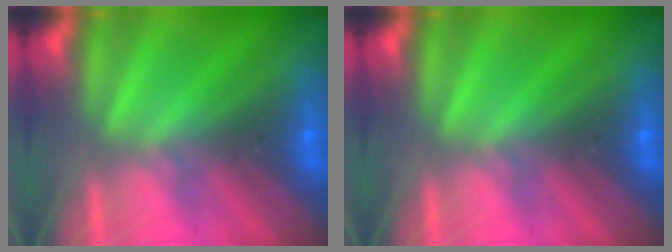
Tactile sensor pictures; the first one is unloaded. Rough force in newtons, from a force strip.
{"total": 0.0}